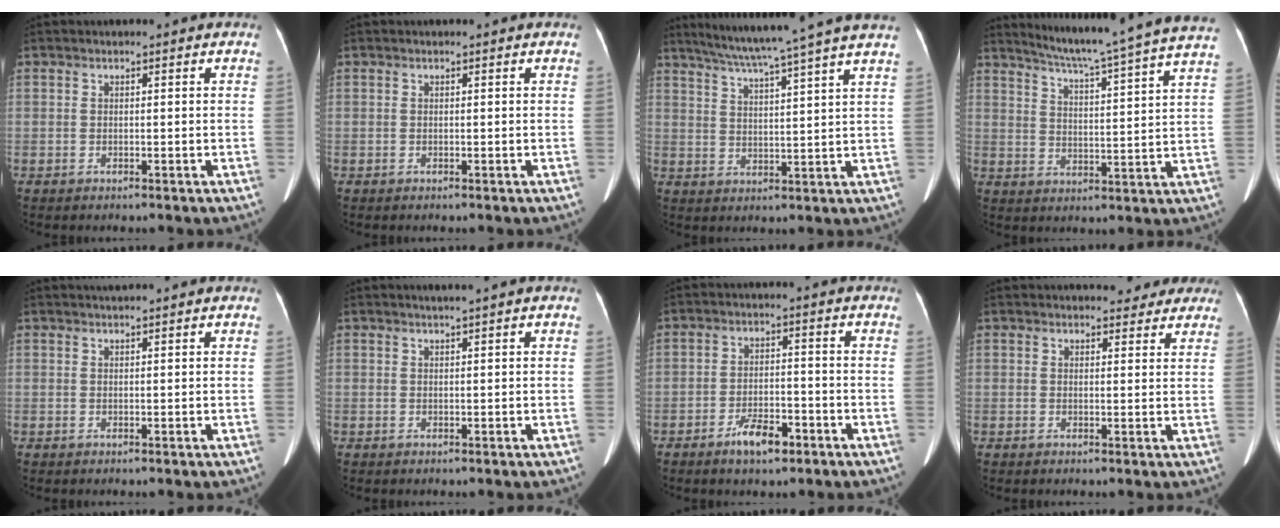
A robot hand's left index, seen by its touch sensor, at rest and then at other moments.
{"total": 0.0}
{"total": 15.9, "force": [13.2, -2.0, 8.6], "torque": [-0.146, -0.001, 0.179]}
{"total": 21.0, "force": [18.6, -1.8, 9.6], "torque": [-0.158, -0.043, 0.239]}
{"total": 0.9, "force": [0.8, -0.3, 0.4], "torque": [-0.009, 0.007, 0.022]}
{"total": 0.8, "force": [0.5, -0.1, 0.5], "torque": [-0.009, 0.002, 0.011]}
{"total": 5.3, "force": [-3.6, 1.9, 3.5], "torque": [-0.068, -0.003, -0.058]}
{"total": 5.6, "force": [5.0, 2.1, 1.3], "torque": [0.001, 0.002, 0.048]}